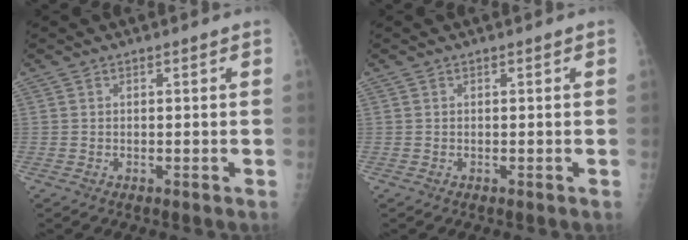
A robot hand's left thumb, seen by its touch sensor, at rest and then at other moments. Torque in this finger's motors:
{"motor_torque": [-0.04, 0.01, 0.01, -0.01, 0.00]}